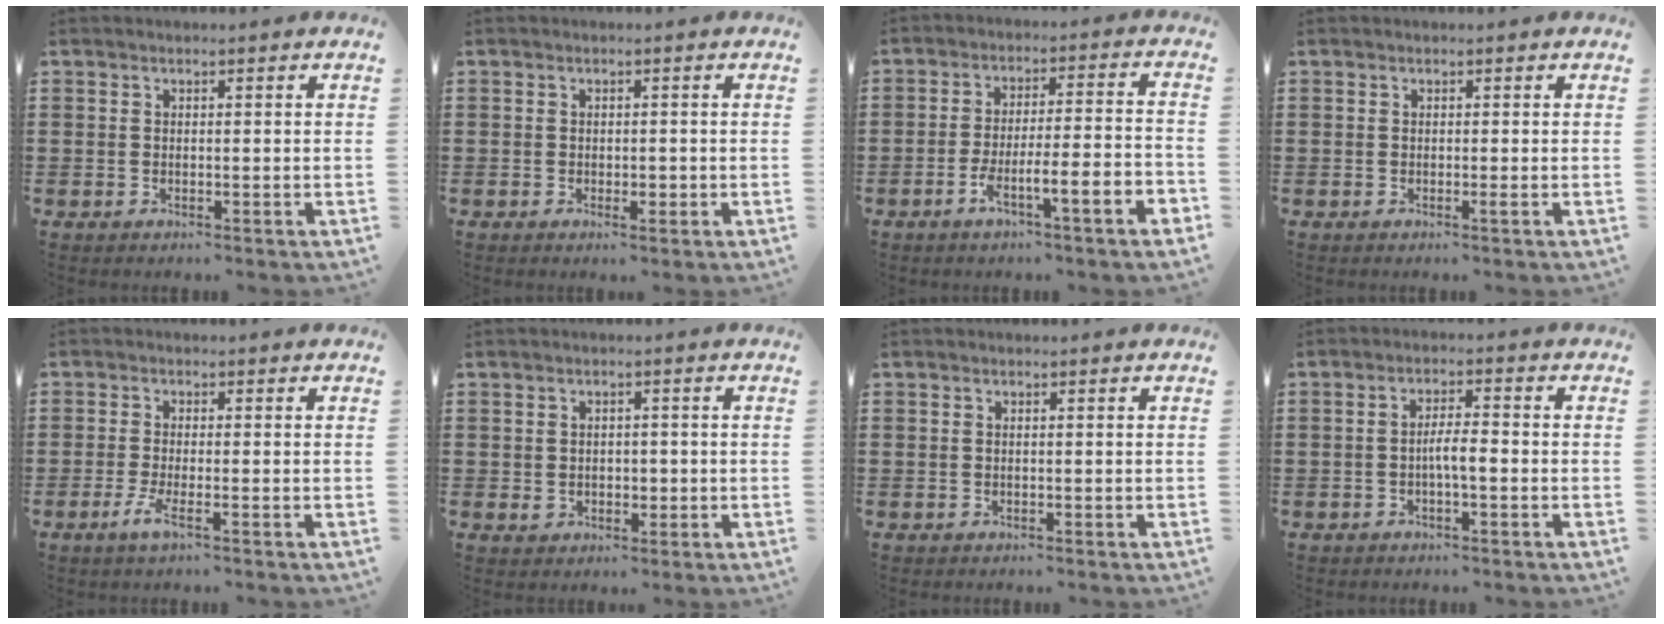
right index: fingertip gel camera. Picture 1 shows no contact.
{"total": 1.4, "force": [-0.4, 0.6, 1.2], "torque": [-0.022, 0.000, -0.008]}
{"total": 7.0, "force": [-4.3, 0.4, 5.5], "torque": [-0.097, -0.005, -0.082]}
{"total": 0.6, "force": [-0.1, -0.2, 0.5], "torque": [-0.010, -0.003, -0.002]}
{"total": 3.3, "force": [-1.4, 0.3, 2.9], "torque": [-0.071, -0.012, -0.031]}
{"total": 2.1, "force": [-0.2, 1.7, 1.1], "torque": [-0.026, 0.007, -0.005]}
{"total": 0.0}
{"total": 2.6, "force": [-0.7, 0.7, 2.4], "torque": [-0.044, 0.003, -0.013]}